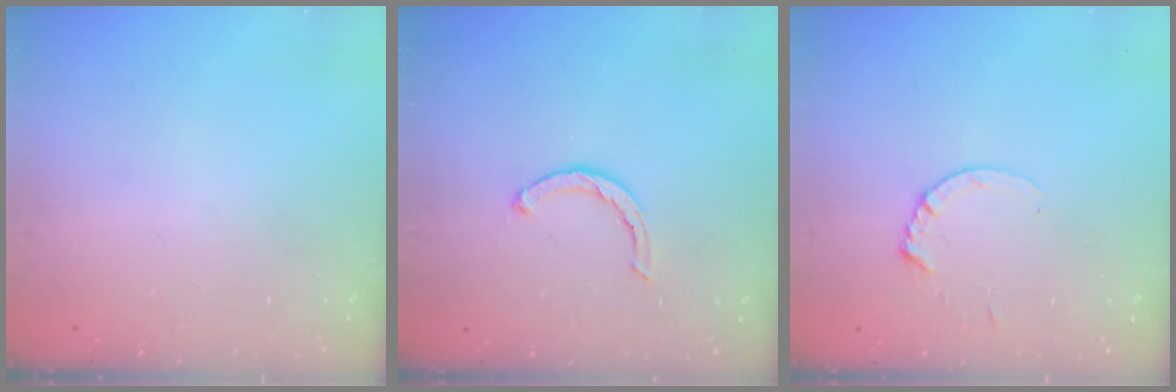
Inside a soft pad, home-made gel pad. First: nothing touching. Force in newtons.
{"total": 2.7, "press": 2.7, "slide": 0.4}
{"total": 1.8, "press": 1.7, "slide": 0.2}